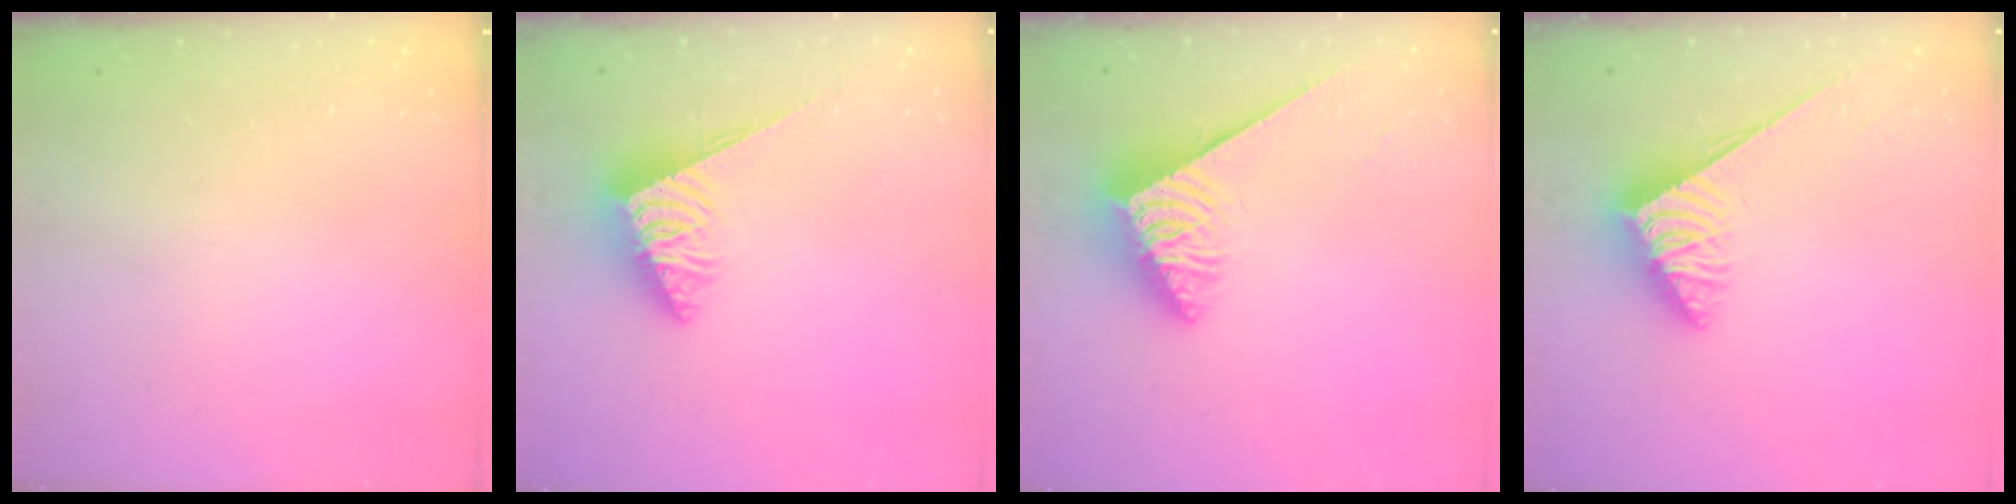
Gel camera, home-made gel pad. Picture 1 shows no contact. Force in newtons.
{"total": 5.2, "press": 5.1, "slide": 0.4}
{"total": 5.0, "press": 5.0, "slide": 0.1}
{"total": 3.8, "press": 3.8, "slide": 0.6}